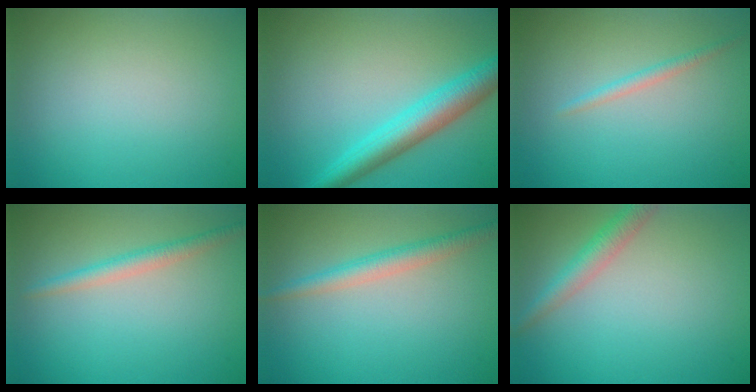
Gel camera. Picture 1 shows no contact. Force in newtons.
{"total": 5.3, "press": 5.3, "slide": 0.1}
{"total": 1.2, "press": 1.2, "slide": 0.0}
{"total": 2.2, "press": 2.1, "slide": 0.0}
{"total": 2.6, "press": 2.6, "slide": 0.0}
{"total": 2.7, "press": 2.7, "slide": 0.1}